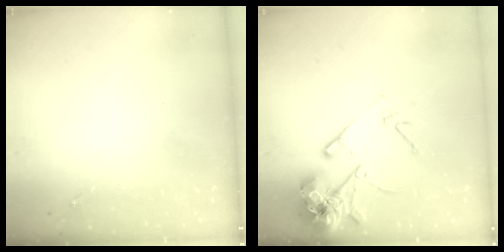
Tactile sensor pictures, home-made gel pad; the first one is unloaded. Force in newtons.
{"total": 14.9, "press": 14.7, "slide": 2.3}